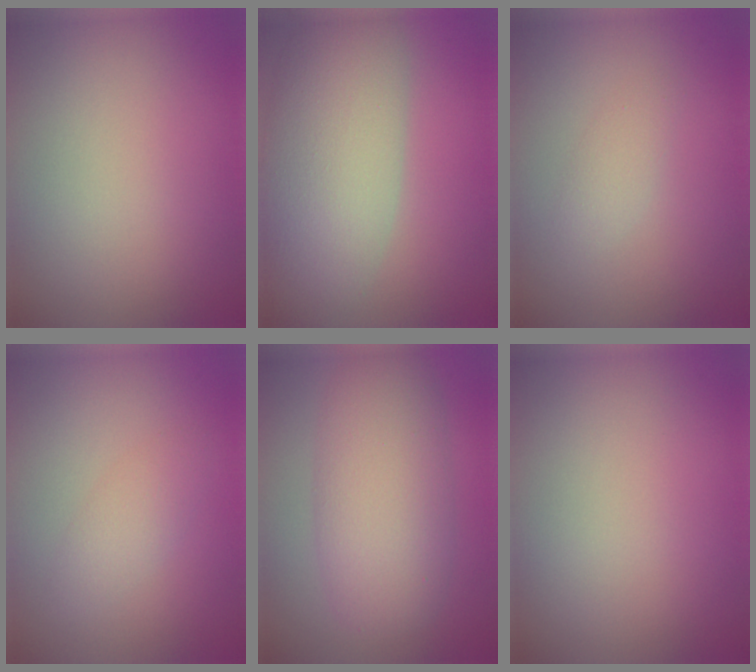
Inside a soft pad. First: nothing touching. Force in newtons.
{"total": 8.8, "press": 8.7, "slide": 0.5}
{"total": 1.4, "press": 1.4, "slide": 0.0}
{"total": 1.8, "press": 1.8, "slide": 0.2}
{"total": 7.2, "press": 7.2, "slide": 0.2}
{"total": 0.0}